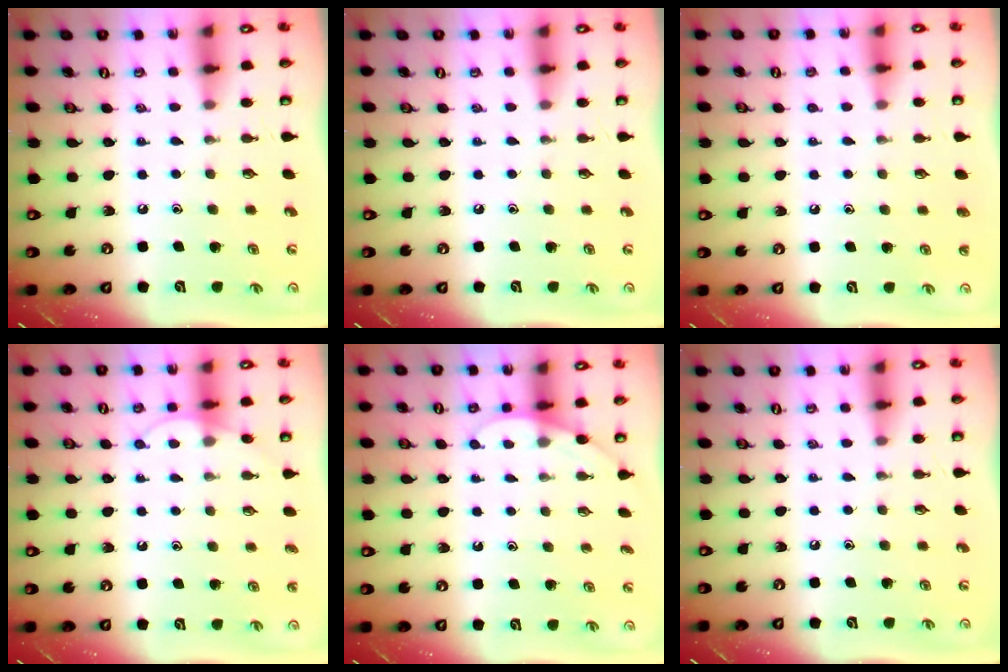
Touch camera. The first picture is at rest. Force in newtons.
{"total": 0.0}
{"total": 1.1, "press": 1.1, "slide": 0.3}
{"total": 5.7, "press": 5.7, "slide": 0.5}
{"total": 3.2, "press": 3.1, "slide": 0.3}
{"total": 0.0}